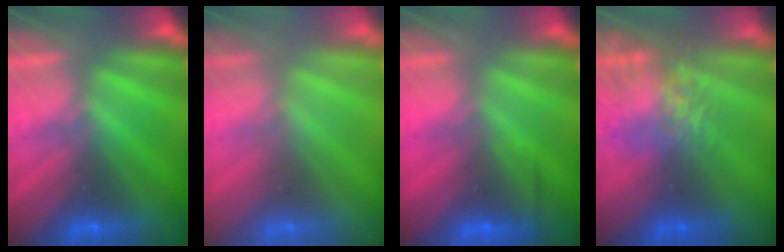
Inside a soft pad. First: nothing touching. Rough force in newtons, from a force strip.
{"total": 2.7}
{"total": 2.4}
{"total": 5.7}